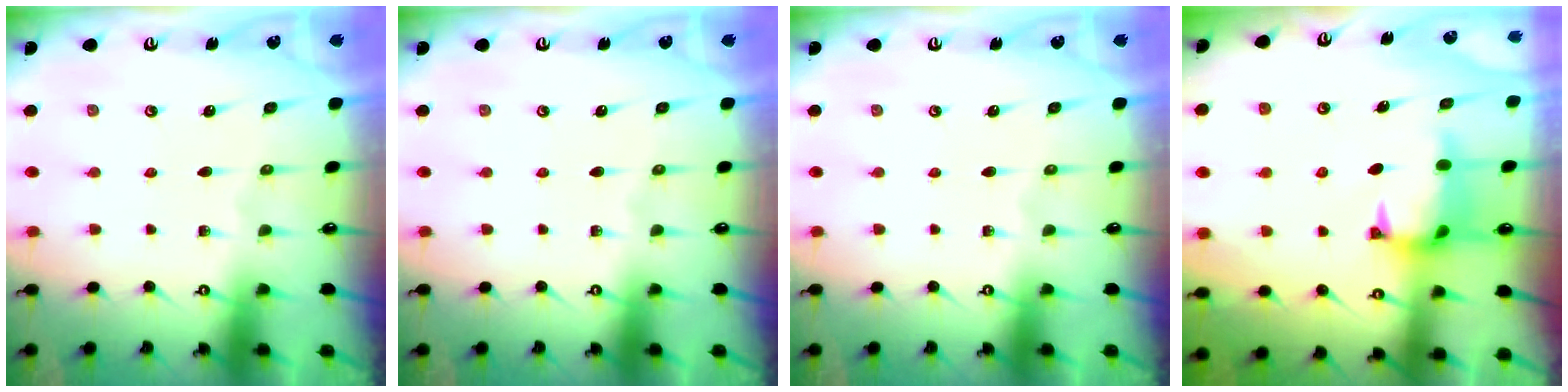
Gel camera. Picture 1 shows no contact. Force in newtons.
{"total": 0.0}
{"total": 0.0}
{"total": 1.3, "press": 1.0, "slide": 0.8}